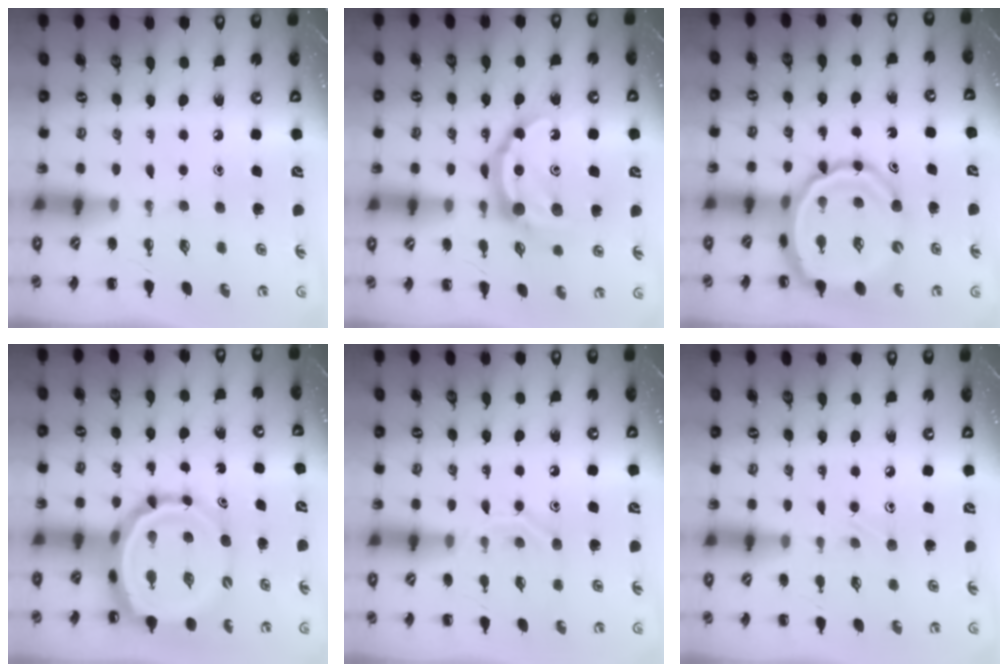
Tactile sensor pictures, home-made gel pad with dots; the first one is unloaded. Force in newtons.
{"total": 12.4, "press": 12.4, "slide": 0.8}
{"total": 14.6, "press": 14.2, "slide": 3.5}
{"total": 10.8, "press": 10.4, "slide": 3.0}
{"total": 9.3, "press": 9.2, "slide": 1.6}
{"total": 6.7, "press": 6.4, "slide": 2.2}